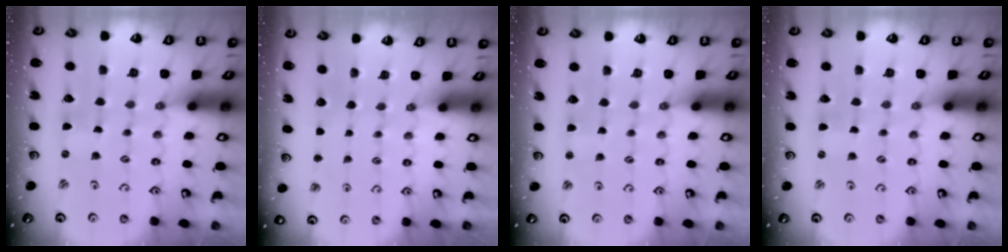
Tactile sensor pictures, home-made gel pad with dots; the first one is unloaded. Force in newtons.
{"total": 0.0}
{"total": 2.7, "press": 2.7, "slide": 0.2}
{"total": 1.0, "press": 0.9, "slide": 0.2}